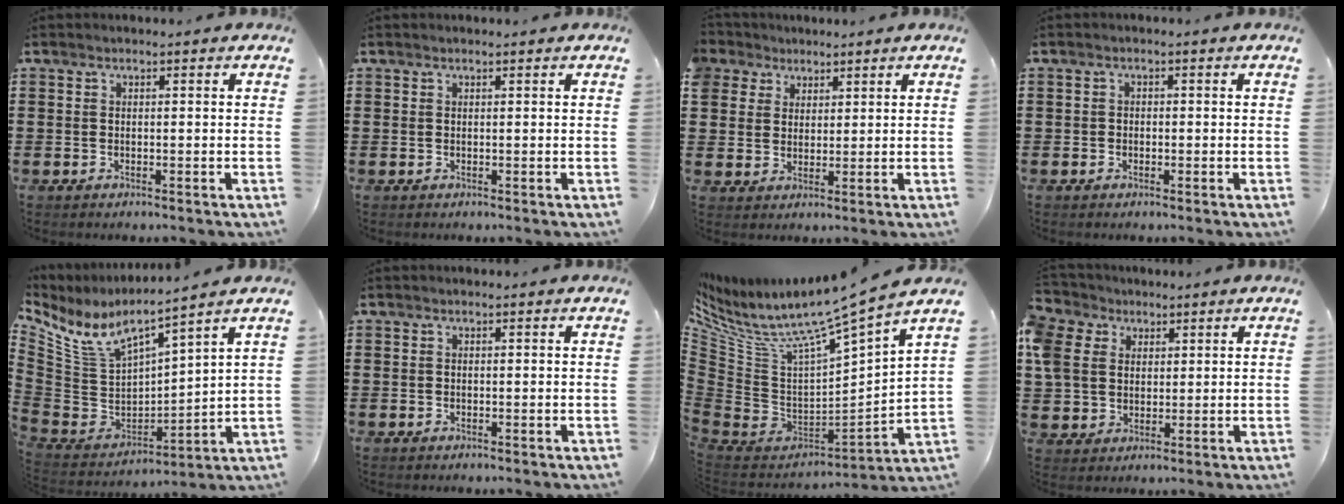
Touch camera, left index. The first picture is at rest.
{"total": 0.0}
{"total": 4.2, "force": [2.4, 3.4, 0.1], "torque": [-0.025, 0.014, 0.044]}
{"total": 0.9, "force": [-0.3, 0.8, 0.2], "torque": [-0.008, 0.002, -0.007]}
{"total": 7.9, "force": [6.0, 2.1, 4.6], "torque": [-0.120, -0.045, 0.103]}
{"total": 0.0}
{"total": 9.1, "force": [7.3, 0.5, 5.5], "torque": [-0.128, -0.067, 0.112]}
{"total": 7.0, "force": [2.8, 6.0, 2.4], "torque": [-0.091, 0.018, 0.051]}